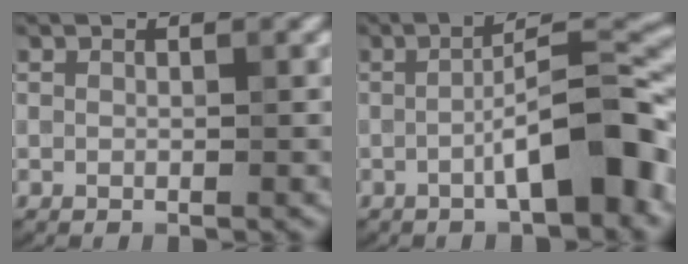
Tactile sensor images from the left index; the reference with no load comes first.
{"total": 7.8, "force": [-2.6, 1.8, 7.1], "torque": [-0.102, 0.020, -0.044]}